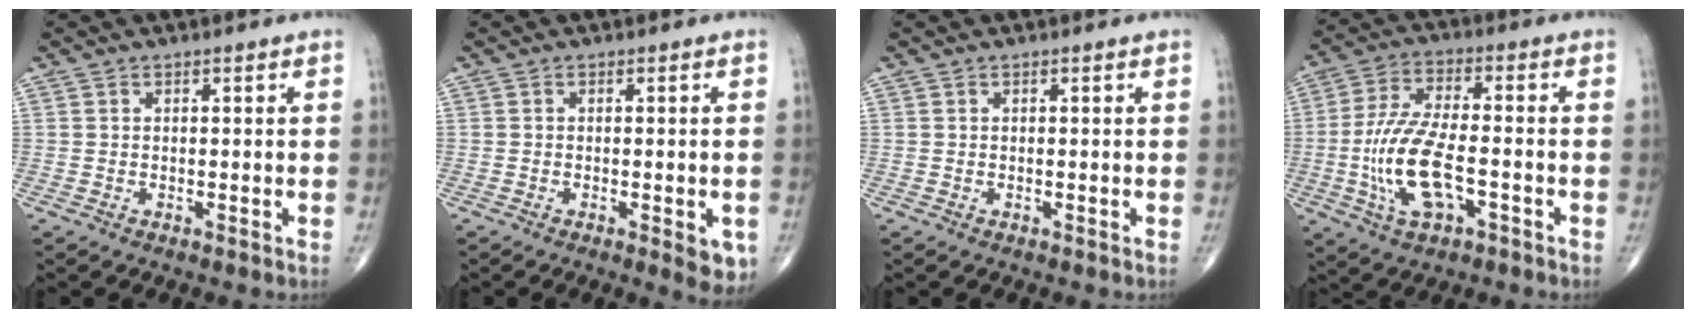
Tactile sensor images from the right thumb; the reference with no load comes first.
{"total": 5.2, "force": [-1.8, 1.8, 4.5], "torque": [-0.041, -0.008, -0.018]}
{"total": 0.0}
{"total": 13.6, "force": [-3.3, 5.9, 11.8], "torque": [-0.246, 0.017, -0.061]}